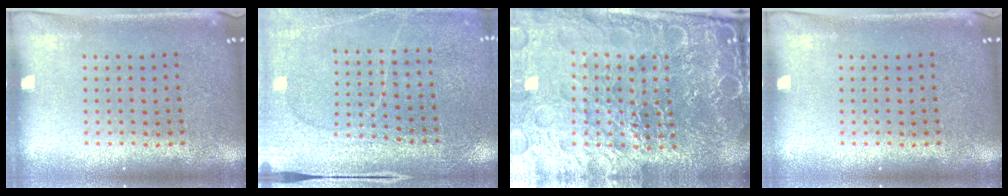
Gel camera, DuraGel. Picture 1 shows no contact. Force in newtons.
{"total": 3.0, "press": 3.0, "slide": 0.1}
{"total": 6.3, "press": 5.7, "slide": 2.8}
{"total": 0.0}